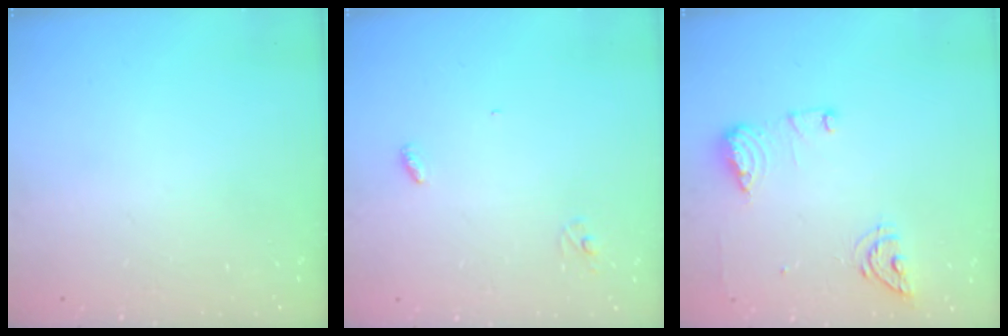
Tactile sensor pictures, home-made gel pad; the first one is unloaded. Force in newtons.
{"total": 2.7, "press": 2.7, "slide": 0.2}
{"total": 11.7, "press": 11.5, "slide": 2.3}